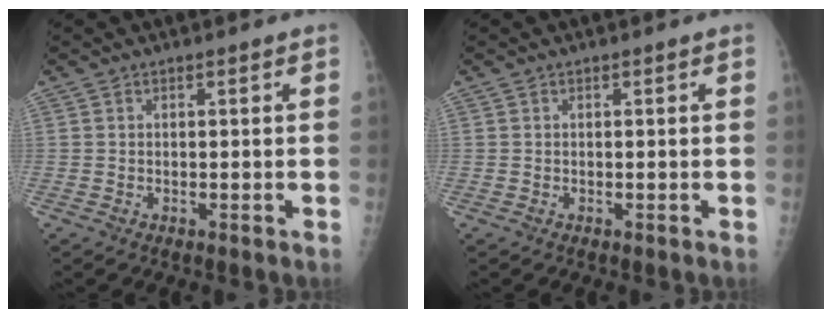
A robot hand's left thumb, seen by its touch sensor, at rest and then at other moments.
{"total": 0.0}